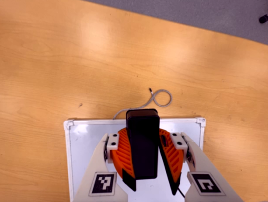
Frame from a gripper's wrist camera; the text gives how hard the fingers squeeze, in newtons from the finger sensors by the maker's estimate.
{"total": 11.1, "left": 11.0, "right": 11.1}